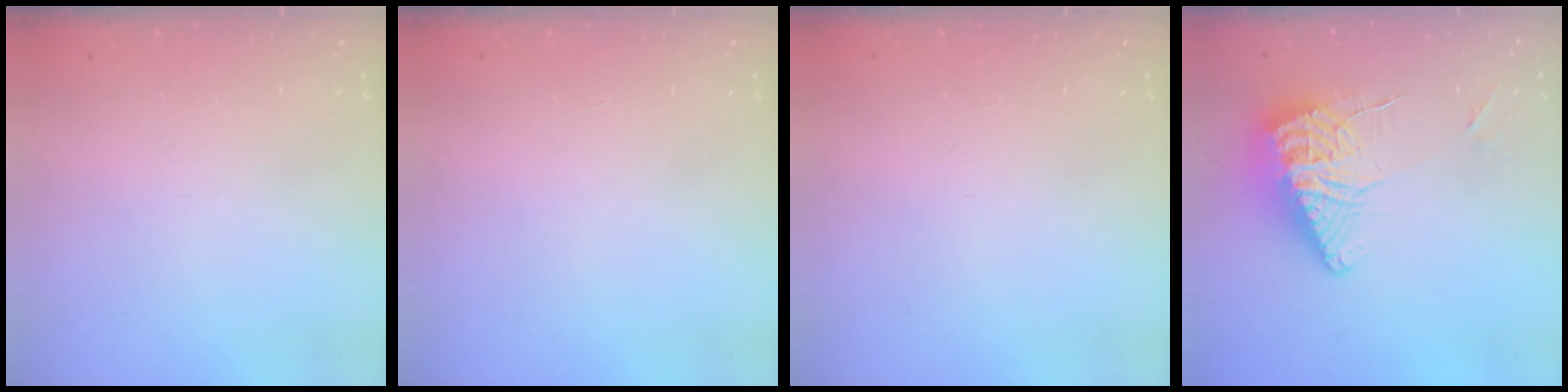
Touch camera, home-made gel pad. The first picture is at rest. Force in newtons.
{"total": 0.0}
{"total": 0.0}
{"total": 13.1, "press": 13.0, "slide": 1.5}